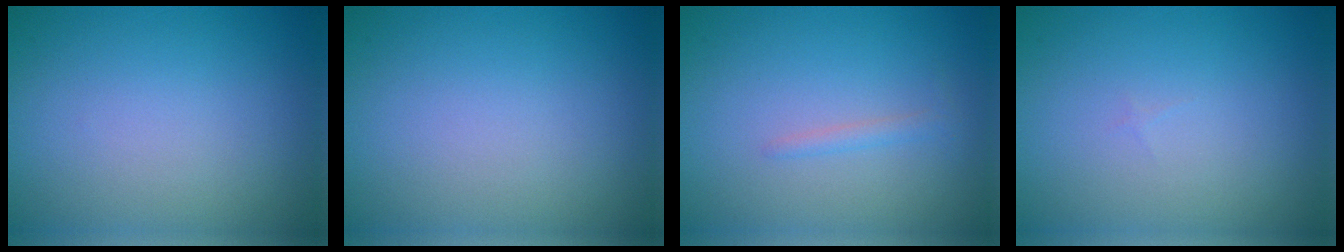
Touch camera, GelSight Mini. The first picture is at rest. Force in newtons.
{"total": 0.0}
{"total": 1.0, "press": 1.0, "slide": 0.0}
{"total": 0.0}